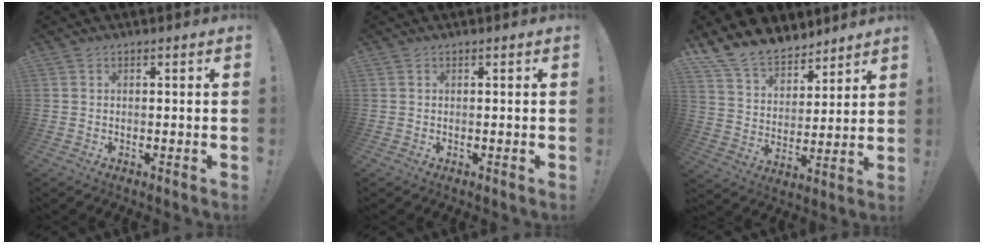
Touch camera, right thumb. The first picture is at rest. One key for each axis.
{"total": 0.0}
{"total": 12.4, "fx": 10.5, "fy": 6.1, "fz": 2.5, "tx": -0.064, "ty": -0.084, "tz": 0.203}